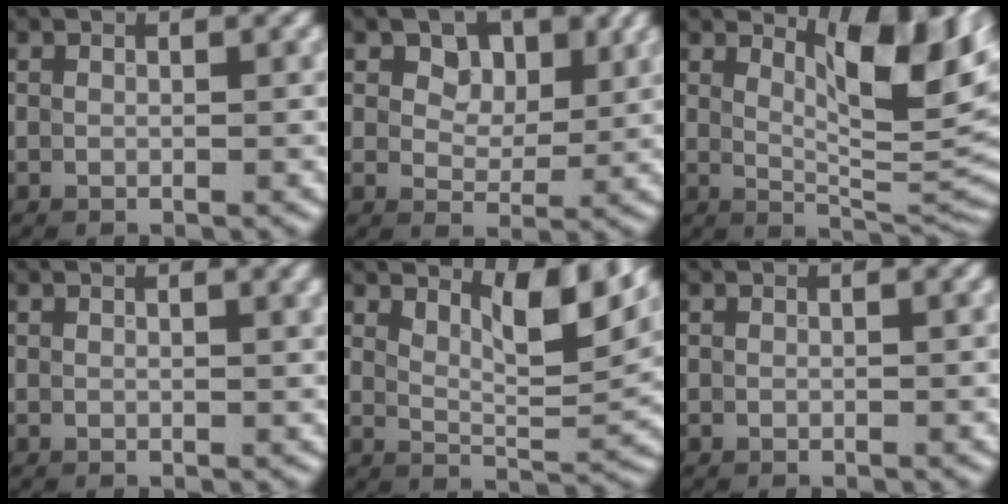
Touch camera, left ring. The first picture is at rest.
{"total": 4.0, "force": [1.9, 2.7, 2.3], "torque": [-0.028, -0.004, 0.021]}
{"total": 8.5, "force": [3.4, 2.7, 7.3], "torque": [-0.107, -0.006, 0.058]}
{"total": 1.3, "force": [0.7, 0.1, 1.1], "torque": [-0.009, -0.001, 0.011]}
{"total": 5.6, "force": [4.0, 1.3, 3.7], "torque": [-0.061, -0.003, 0.062]}
{"total": 0.0}